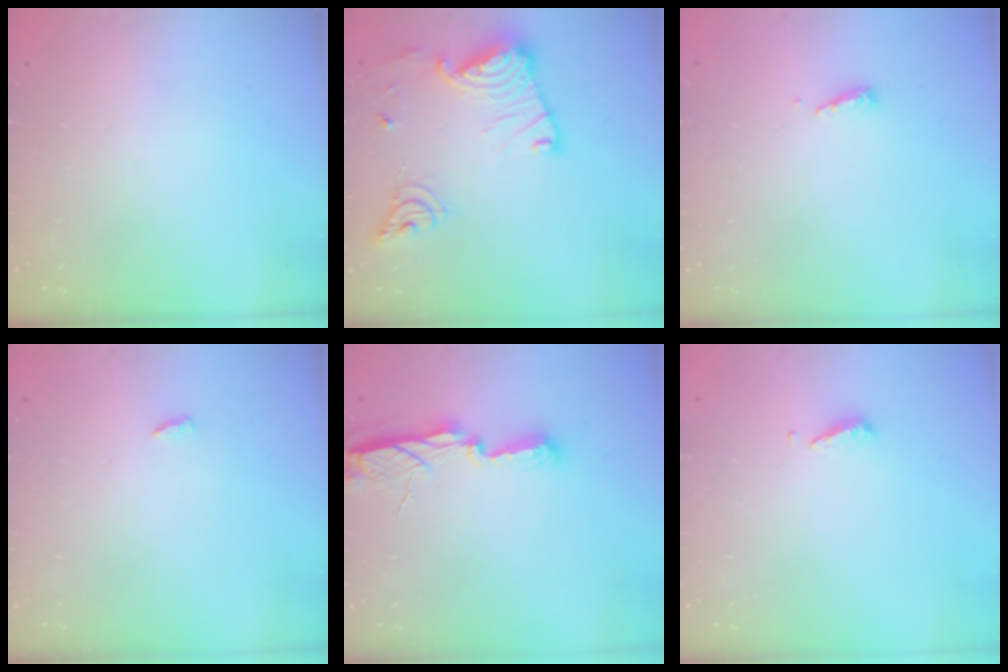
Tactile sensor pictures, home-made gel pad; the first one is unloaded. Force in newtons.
{"total": 17.8, "press": 17.8, "slide": 1.6}
{"total": 4.7, "press": 4.6, "slide": 0.4}
{"total": 2.7, "press": 2.7, "slide": 0.2}
{"total": 7.5, "press": 7.5, "slide": 0.8}
{"total": 3.1, "press": 3.1, "slide": 0.2}